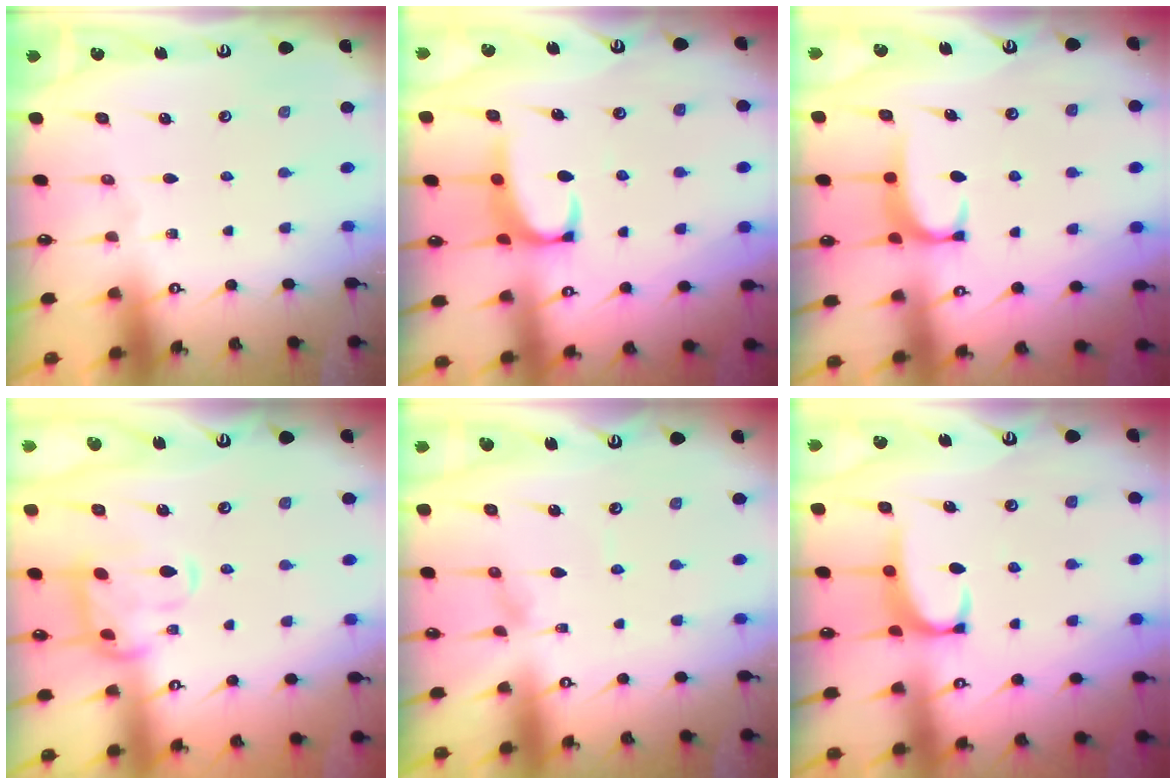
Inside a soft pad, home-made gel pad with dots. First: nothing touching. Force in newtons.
{"total": 2.4, "press": 2.3, "slide": 0.8}
{"total": 1.7, "press": 1.6, "slide": 0.5}
{"total": 3.7, "press": 3.6, "slide": 0.9}
{"total": 1.4, "press": 1.4, "slide": 0.2}
{"total": 2.3, "press": 2.2, "slide": 0.7}